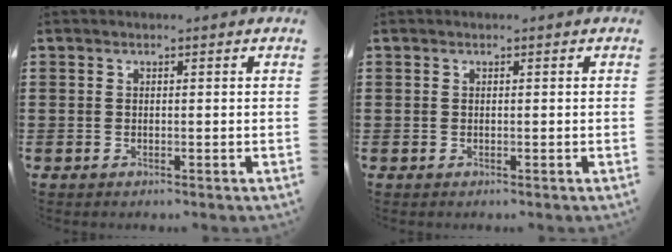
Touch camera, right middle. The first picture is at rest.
{"total": 0.0}